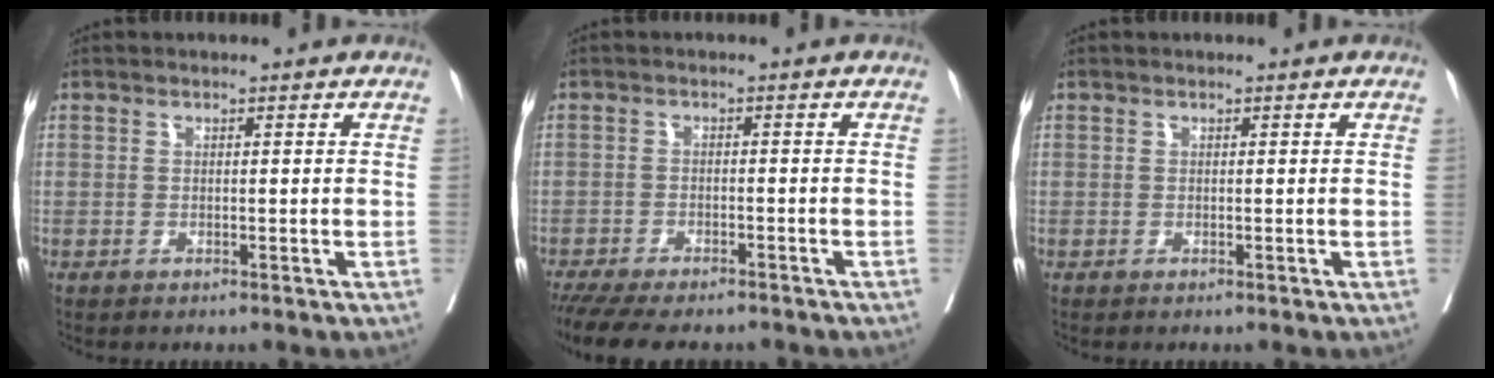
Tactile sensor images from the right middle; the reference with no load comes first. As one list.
[{"total": 12.4, "force": [-10.7, 3.2, 5.6], "torque": [-0.102, -0.015, -0.151]}, {"total": 0.0}]